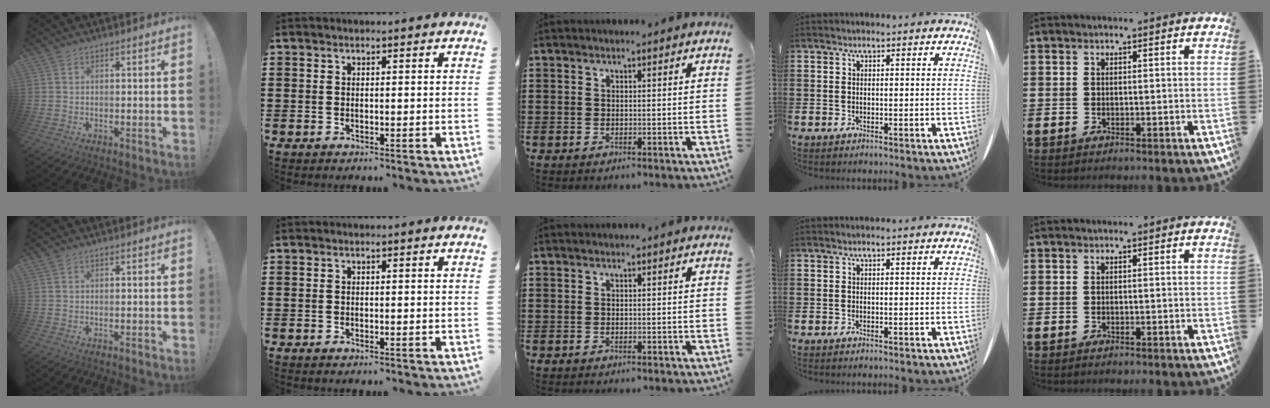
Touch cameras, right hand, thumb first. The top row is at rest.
{}